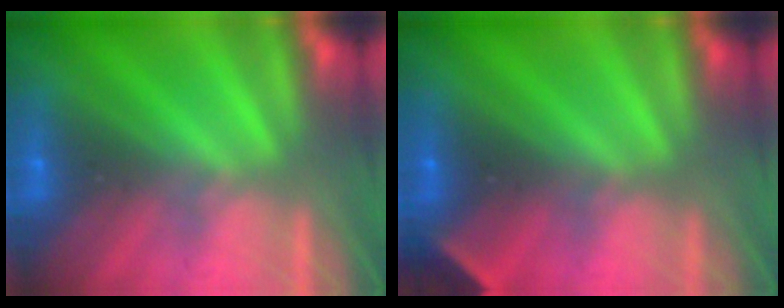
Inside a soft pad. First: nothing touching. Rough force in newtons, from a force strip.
{"total": 2.0}